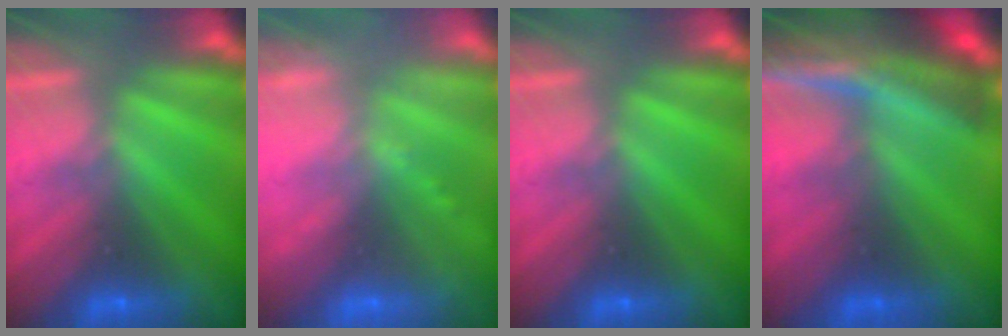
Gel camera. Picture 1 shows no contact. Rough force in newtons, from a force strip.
{"total": 2.4}
{"total": 0.0}
{"total": 7.5}